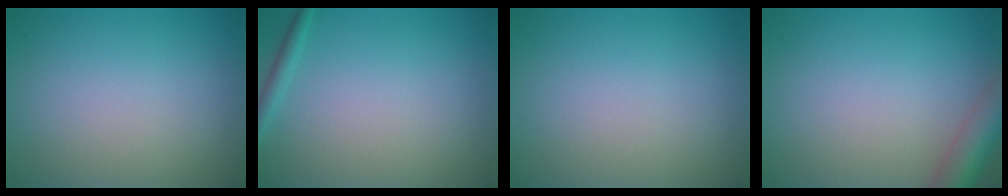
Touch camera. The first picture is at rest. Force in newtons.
{"total": 1.2, "press": 1.1, "slide": 0.1}
{"total": 0.0}
{"total": 4.3, "press": 4.3, "slide": 0.3}